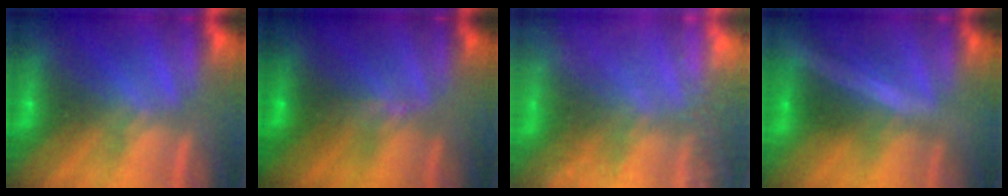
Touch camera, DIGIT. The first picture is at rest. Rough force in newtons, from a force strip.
{"total": 2.9}
{"total": 6.1}
{"total": 1.7}